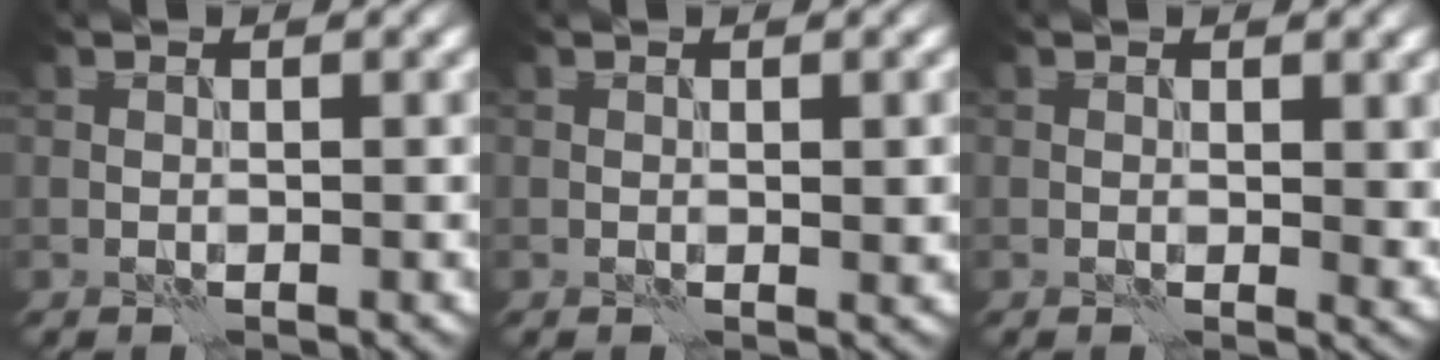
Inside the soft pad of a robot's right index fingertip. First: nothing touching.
{"total": 0.9, "force": [0.1, 0.2, 0.8], "torque": [-0.010, -0.001, 0.000]}
{"total": 1.4, "force": [0.5, 0.6, 1.2], "torque": [-0.010, -0.004, 0.009]}